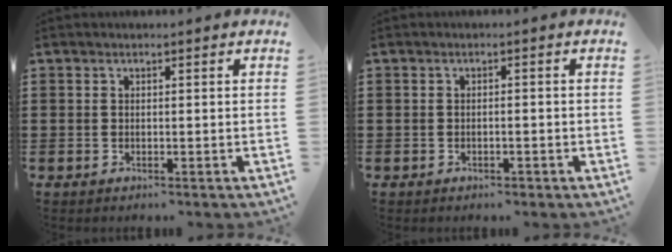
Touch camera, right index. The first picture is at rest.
{"total": 0.8, "force": [-0.5, 0.4, 0.5], "torque": [-0.013, -0.003, -0.009]}